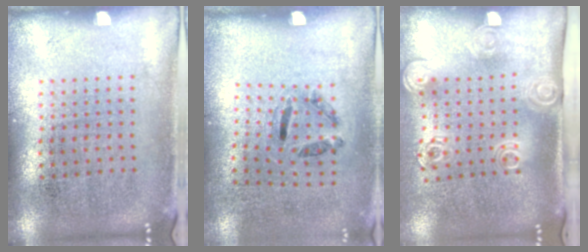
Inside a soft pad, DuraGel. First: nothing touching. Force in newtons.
{"total": 1.4, "press": 0.8, "slide": 1.2}
{"total": 2.0, "press": 1.4, "slide": 1.5}